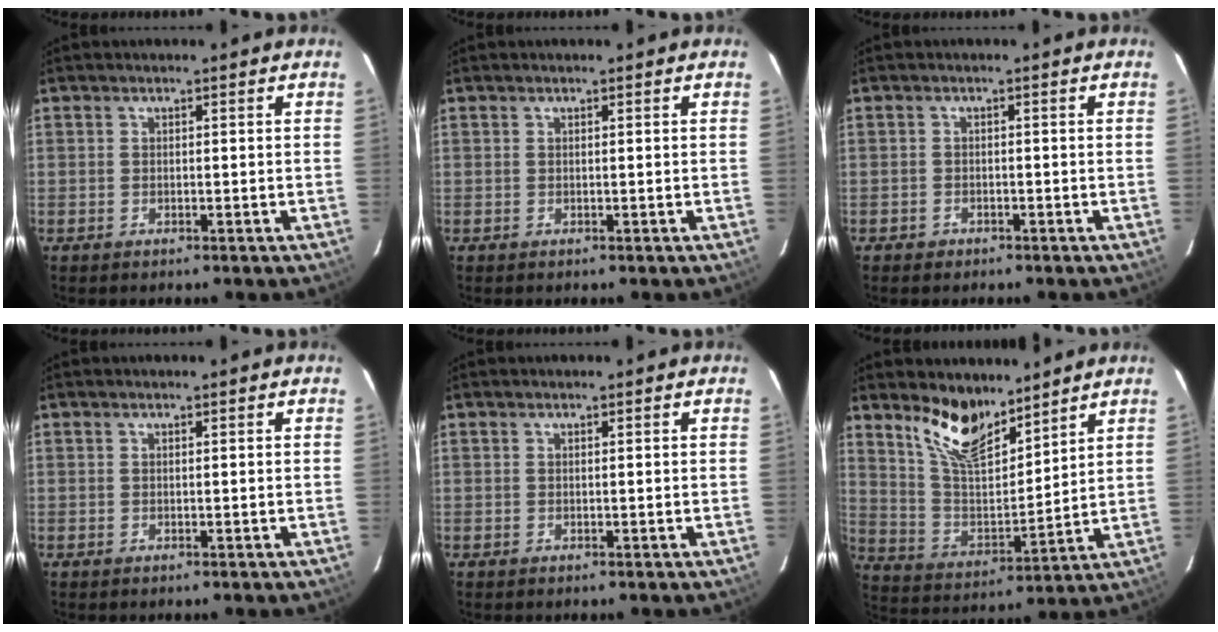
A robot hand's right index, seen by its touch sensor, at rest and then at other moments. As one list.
[{"total": 0.0}, {"total": 1.6, "force": [-1.0, 1.2, 0.1], "torque": [-0.003, 0.002, -0.012]}, {"total": 0.0}, {"total": 0.0}, {"total": 12.5, "force": [9.5, 4.6, 6.7], "torque": [-0.133, -0.003, 0.188]}]